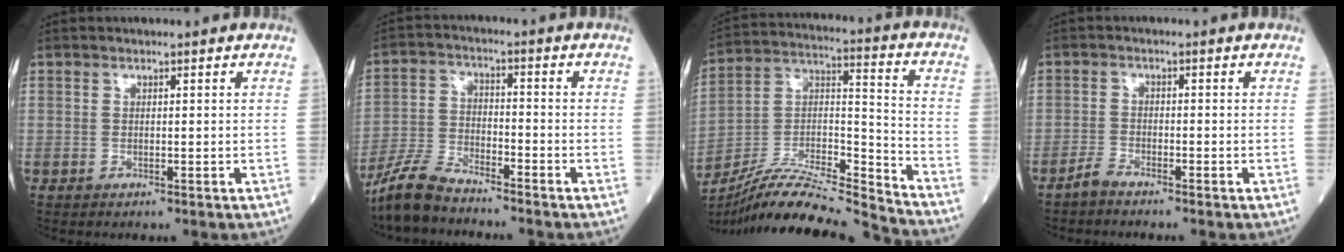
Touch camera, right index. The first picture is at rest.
{"total": 7.5, "force": [-6.8, 1.3, 2.9], "torque": [-0.070, -0.016, -0.132]}
{"total": 19.3, "force": [-18.2, -0.8, 6.4], "torque": [-0.128, 0.018, -0.315]}
{"total": 1.9, "force": [-1.8, 0.1, 0.6], "torque": [-0.019, -0.004, -0.036]}